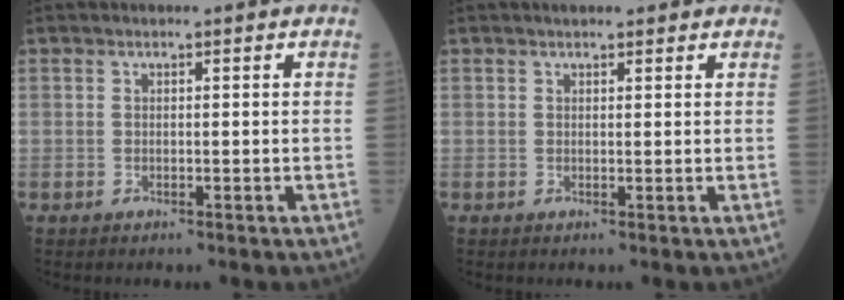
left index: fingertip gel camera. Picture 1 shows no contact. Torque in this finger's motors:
{"motor_torque": [0.57, -0.43, 0.03, 0.04]}